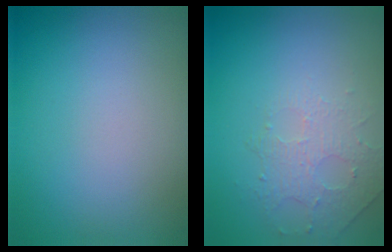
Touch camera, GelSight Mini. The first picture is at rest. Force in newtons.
{"total": 1.6, "press": 1.2, "slide": 1.0}